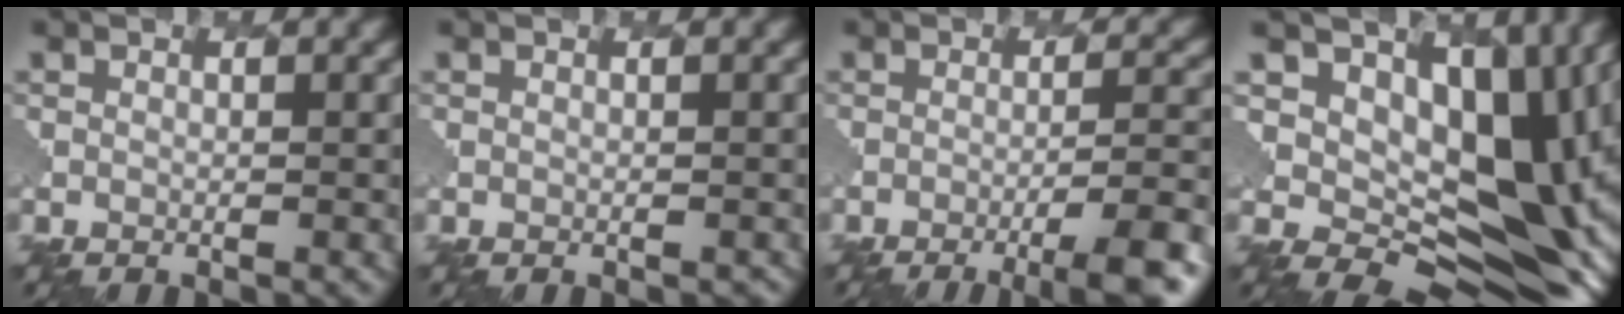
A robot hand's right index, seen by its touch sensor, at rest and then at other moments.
{"total": 0.9, "force": [-0.6, 0.4, 0.5], "torque": [-0.001, 0.003, -0.001]}
{"total": 6.2, "force": [-4.5, 0.9, 4.2], "torque": [-0.055, 0.013, -0.072]}
{"total": 12.9, "force": [4.2, 8.0, 9.1], "torque": [-0.133, -0.009, 0.063]}